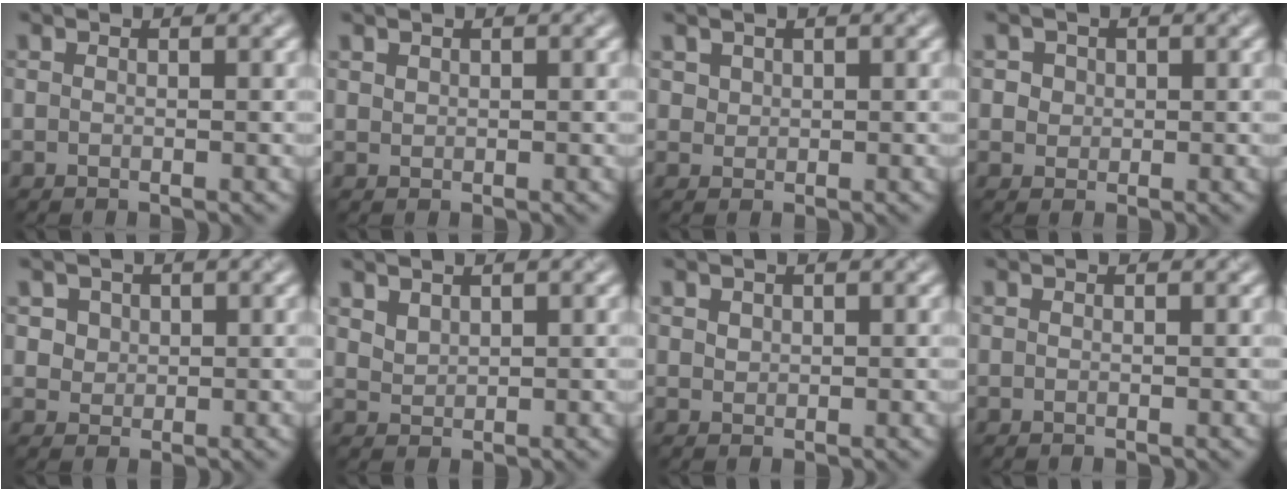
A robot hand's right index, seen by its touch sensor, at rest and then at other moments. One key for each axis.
{"total": 0.6, "fx": 0.5, "fy": 0.3, "fz": 0.1, "tx": -0.003, "ty": 0.001, "tz": 0.014}
{"total": 1.1, "fx": 0.7, "fy": 0.8, "fz": 0.2, "tx": -0.005, "ty": -0.005, "tz": 0.021}
{"total": 2.4, "fx": 1.1, "fy": 2.0, "fz": 0.9, "tx": -0.014, "ty": 0.007, "tz": 0.023}
{"total": 3.0, "fx": 1.5, "fy": 2.3, "fz": 1.2, "tx": -0.033, "ty": 0.003, "tz": 0.035}
{"total": 1.6, "fx": 1.3, "fy": 0.8, "fz": 0.6, "tx": -0.017, "ty": 0.000, "tz": 0.029}
{"total": 0.8, "fx": 0.5, "fy": 0.6, "fz": 0.2, "tx": -0.004, "ty": -0.002, "tz": 0.011}
{"total": 0.0}